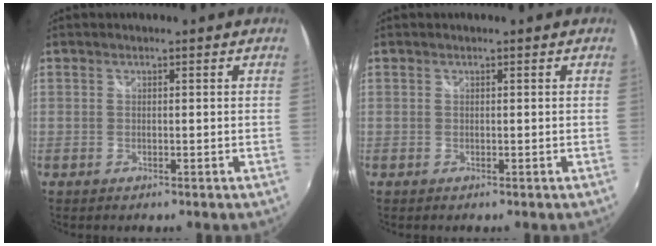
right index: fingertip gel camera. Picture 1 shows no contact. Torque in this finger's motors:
{"motor_torque": [0.00, 0.00, 0.00, 0.00]}